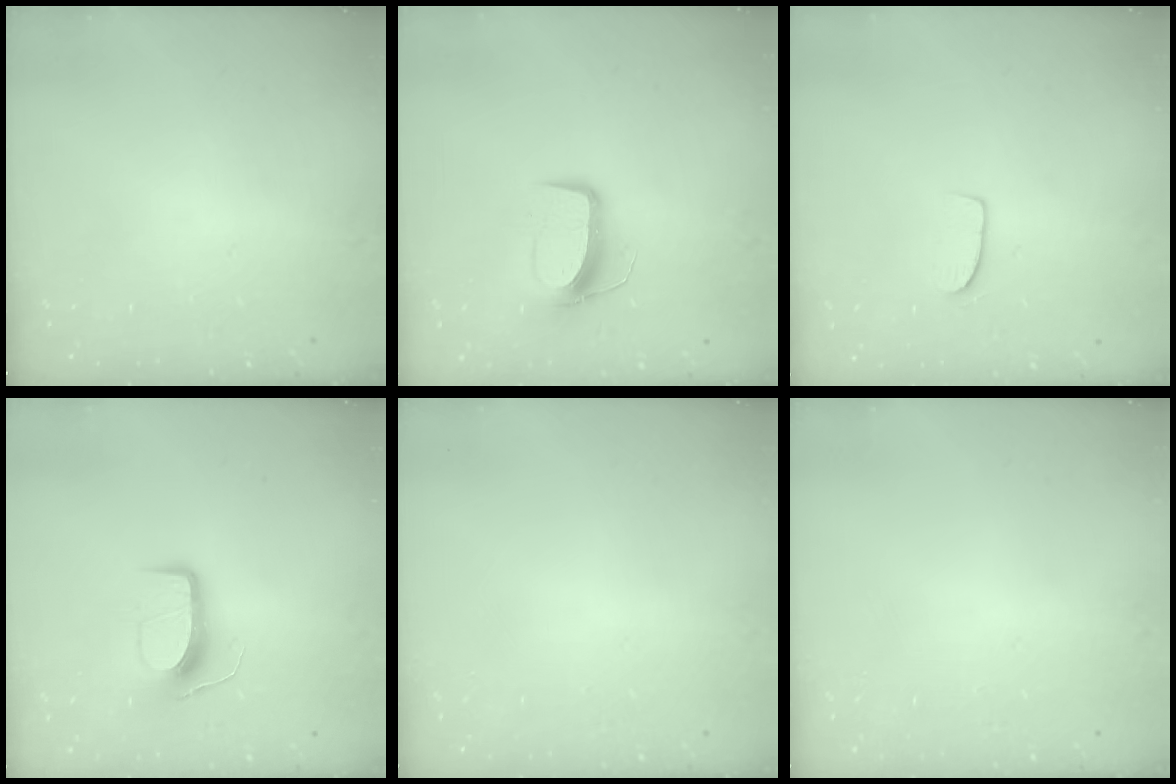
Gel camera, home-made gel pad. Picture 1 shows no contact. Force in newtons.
{"total": 10.5, "press": 10.5, "slide": 0.8}
{"total": 7.0, "press": 7.0, "slide": 0.4}
{"total": 10.2, "press": 10.2, "slide": 0.0}
{"total": 0.0}
{"total": 0.0}